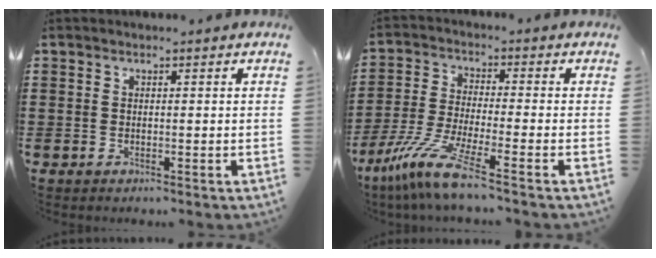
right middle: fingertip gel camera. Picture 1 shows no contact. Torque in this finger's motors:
{"motor_torque": [2.13, 0.00, 0.90, 0.21]}